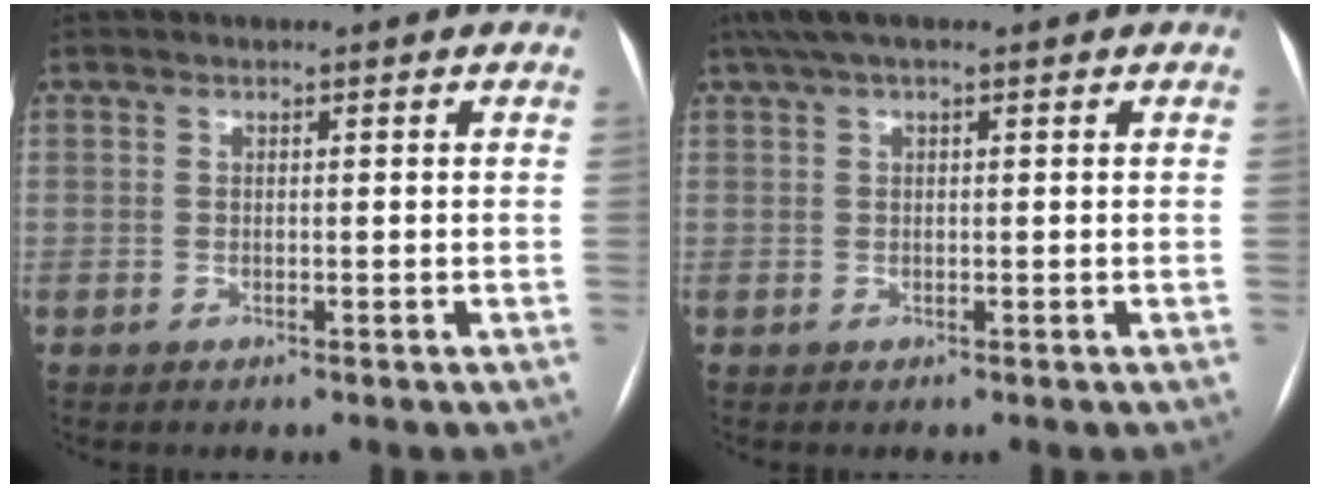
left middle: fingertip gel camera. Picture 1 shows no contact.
{"total": 4.8, "force": [3.2, 1.2, 3.4], "torque": [-0.066, 0.046, 0.057]}